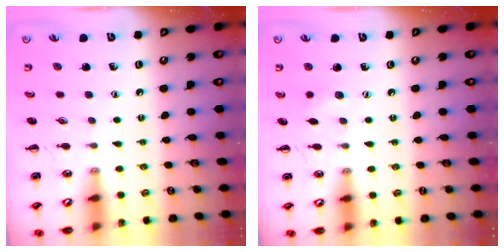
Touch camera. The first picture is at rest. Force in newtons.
{"total": 4.5, "press": 4.4, "slide": 1.0}